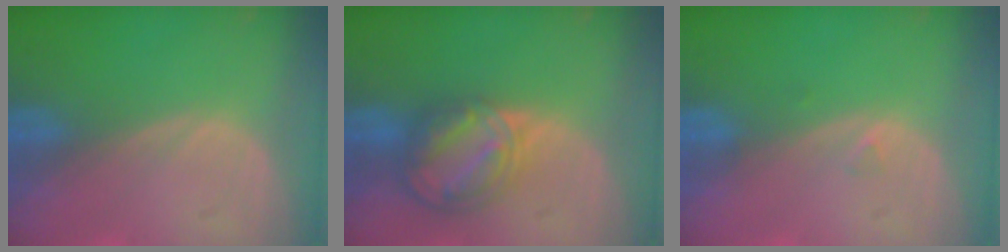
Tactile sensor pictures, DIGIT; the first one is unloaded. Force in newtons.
{"total": 8.1, "press": 7.0, "slide": 4.2}
{"total": 0.7, "press": 0.7, "slide": 0.2}